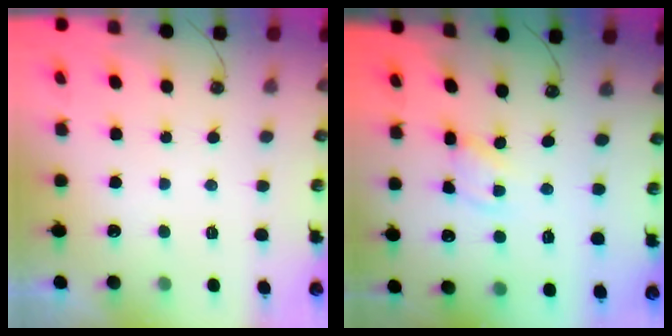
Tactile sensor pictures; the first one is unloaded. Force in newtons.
{"total": 1.8, "press": 1.8, "slide": 0.2}